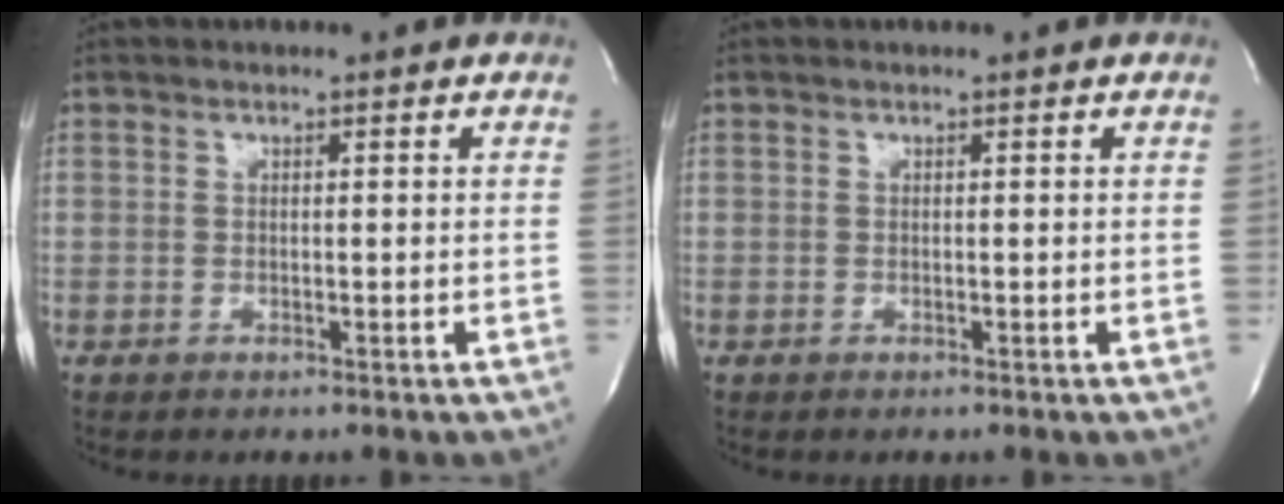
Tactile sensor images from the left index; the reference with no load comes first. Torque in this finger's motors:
{"motor_torque": [0.00, 0.00, 0.00, 0.00]}